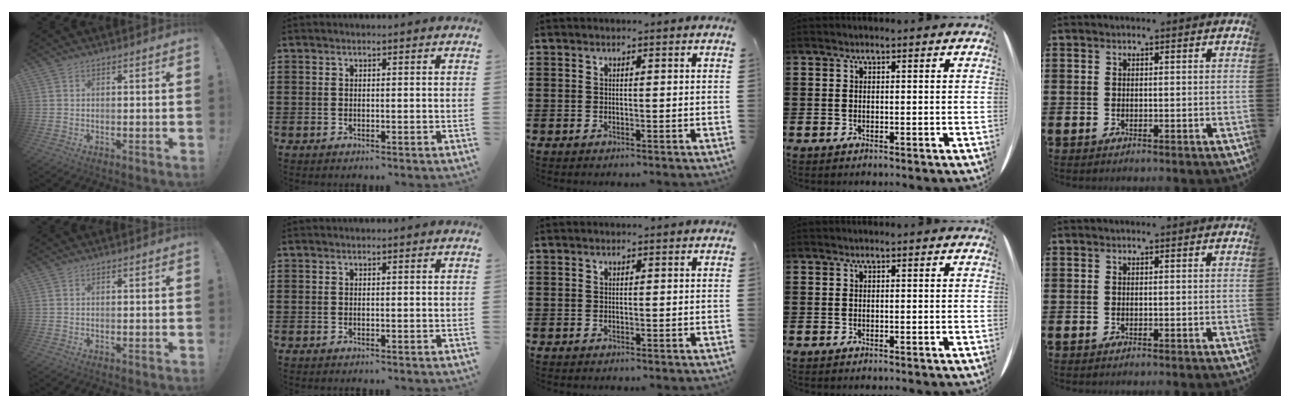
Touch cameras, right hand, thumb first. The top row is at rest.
{}